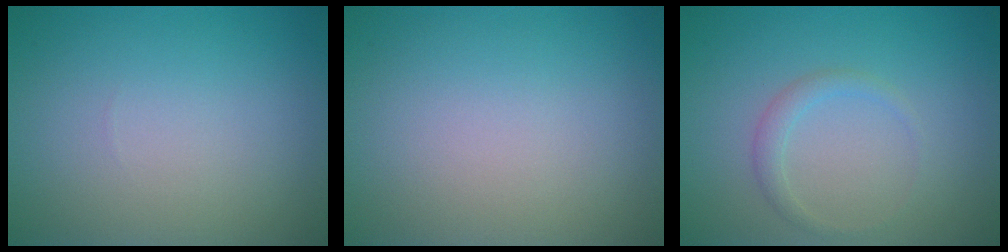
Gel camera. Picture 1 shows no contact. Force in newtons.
{"total": 0.0}
{"total": 1.3, "press": 1.3, "slide": 0.0}